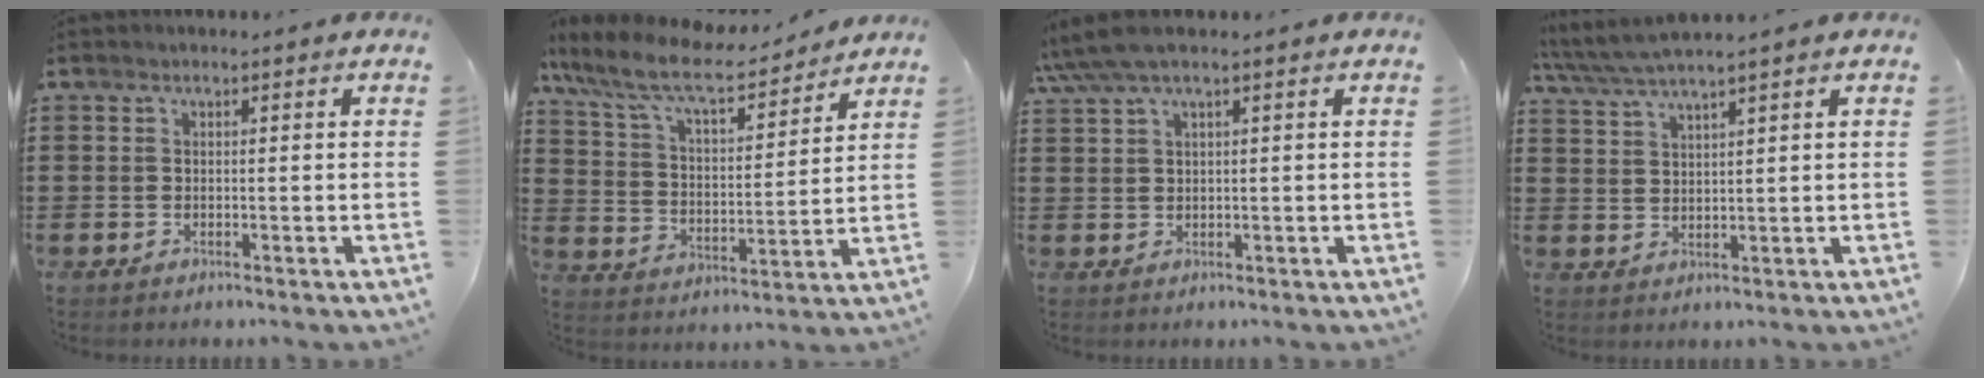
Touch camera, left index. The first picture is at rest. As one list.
[{"total": 9.9, "force": [8.2, 2.0, 5.2], "torque": [-0.131, -0.040, 0.141]}, {"total": 3.4, "force": [1.9, 0.4, 2.7], "torque": [-0.064, 0.000, 0.032]}, {"total": 3.8, "force": [3.2, -0.2, 1.9], "torque": [-0.046, -0.011, 0.057]}]